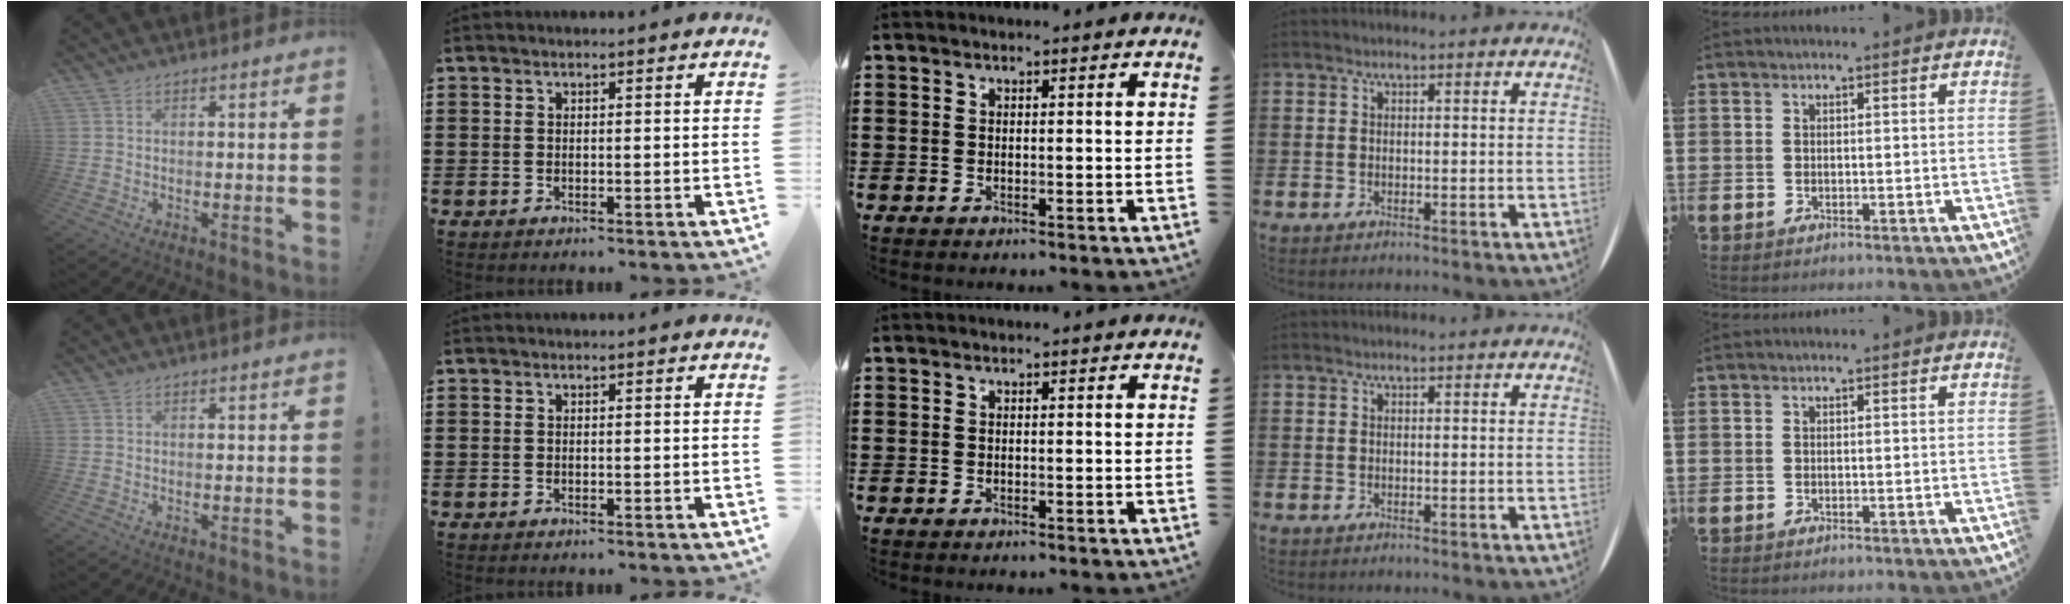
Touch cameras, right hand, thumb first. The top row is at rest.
{}